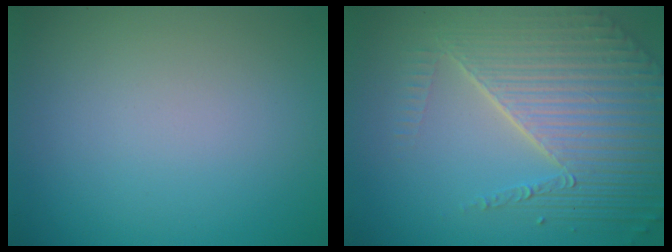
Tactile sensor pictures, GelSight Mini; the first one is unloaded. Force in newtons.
{"total": 8.4, "press": 5.6, "slide": 6.3}